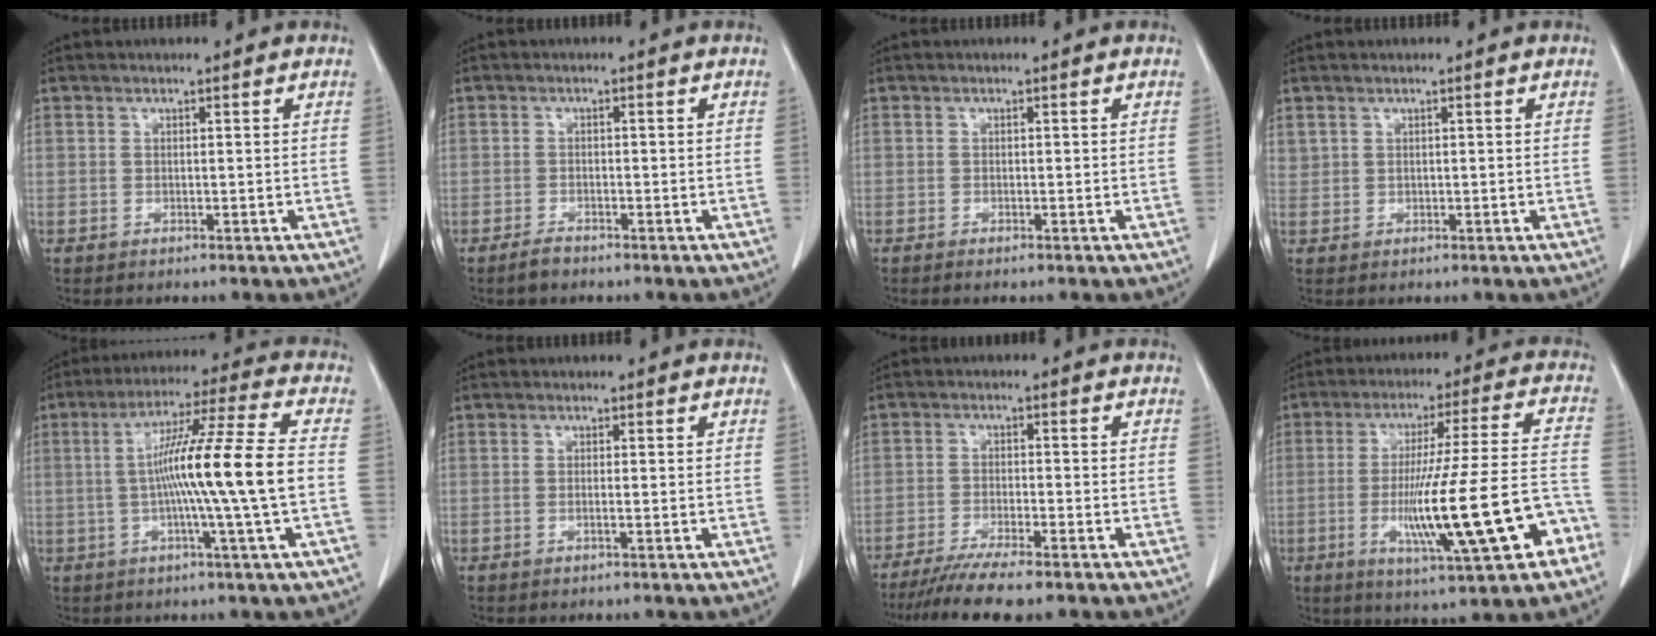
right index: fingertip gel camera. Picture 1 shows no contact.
{"total": 1.6, "force": [-1.4, 0.6, 0.5], "torque": [-0.012, 0.000, -0.024]}
{"total": 0.6, "force": [-0.5, 0.0, 0.3], "torque": [-0.010, -0.001, -0.008]}
{"total": 1.0, "force": [0.6, 0.7, 0.1], "torque": [0.008, 0.007, 0.012]}
{"total": 13.6, "force": [-1.2, -1.9, 13.4], "torque": [-0.229, 0.004, -0.026]}
{"total": 0.6, "force": [-0.2, -0.1, 0.5], "torque": [-0.011, 0.001, -0.002]}
{"total": 8.8, "force": [-7.2, 0.2, 5.0], "torque": [-0.078, -0.023, -0.117]}
{"total": 19.0, "force": [-6.8, 1.3, 17.7], "torque": [-0.271, 0.002, -0.092]}